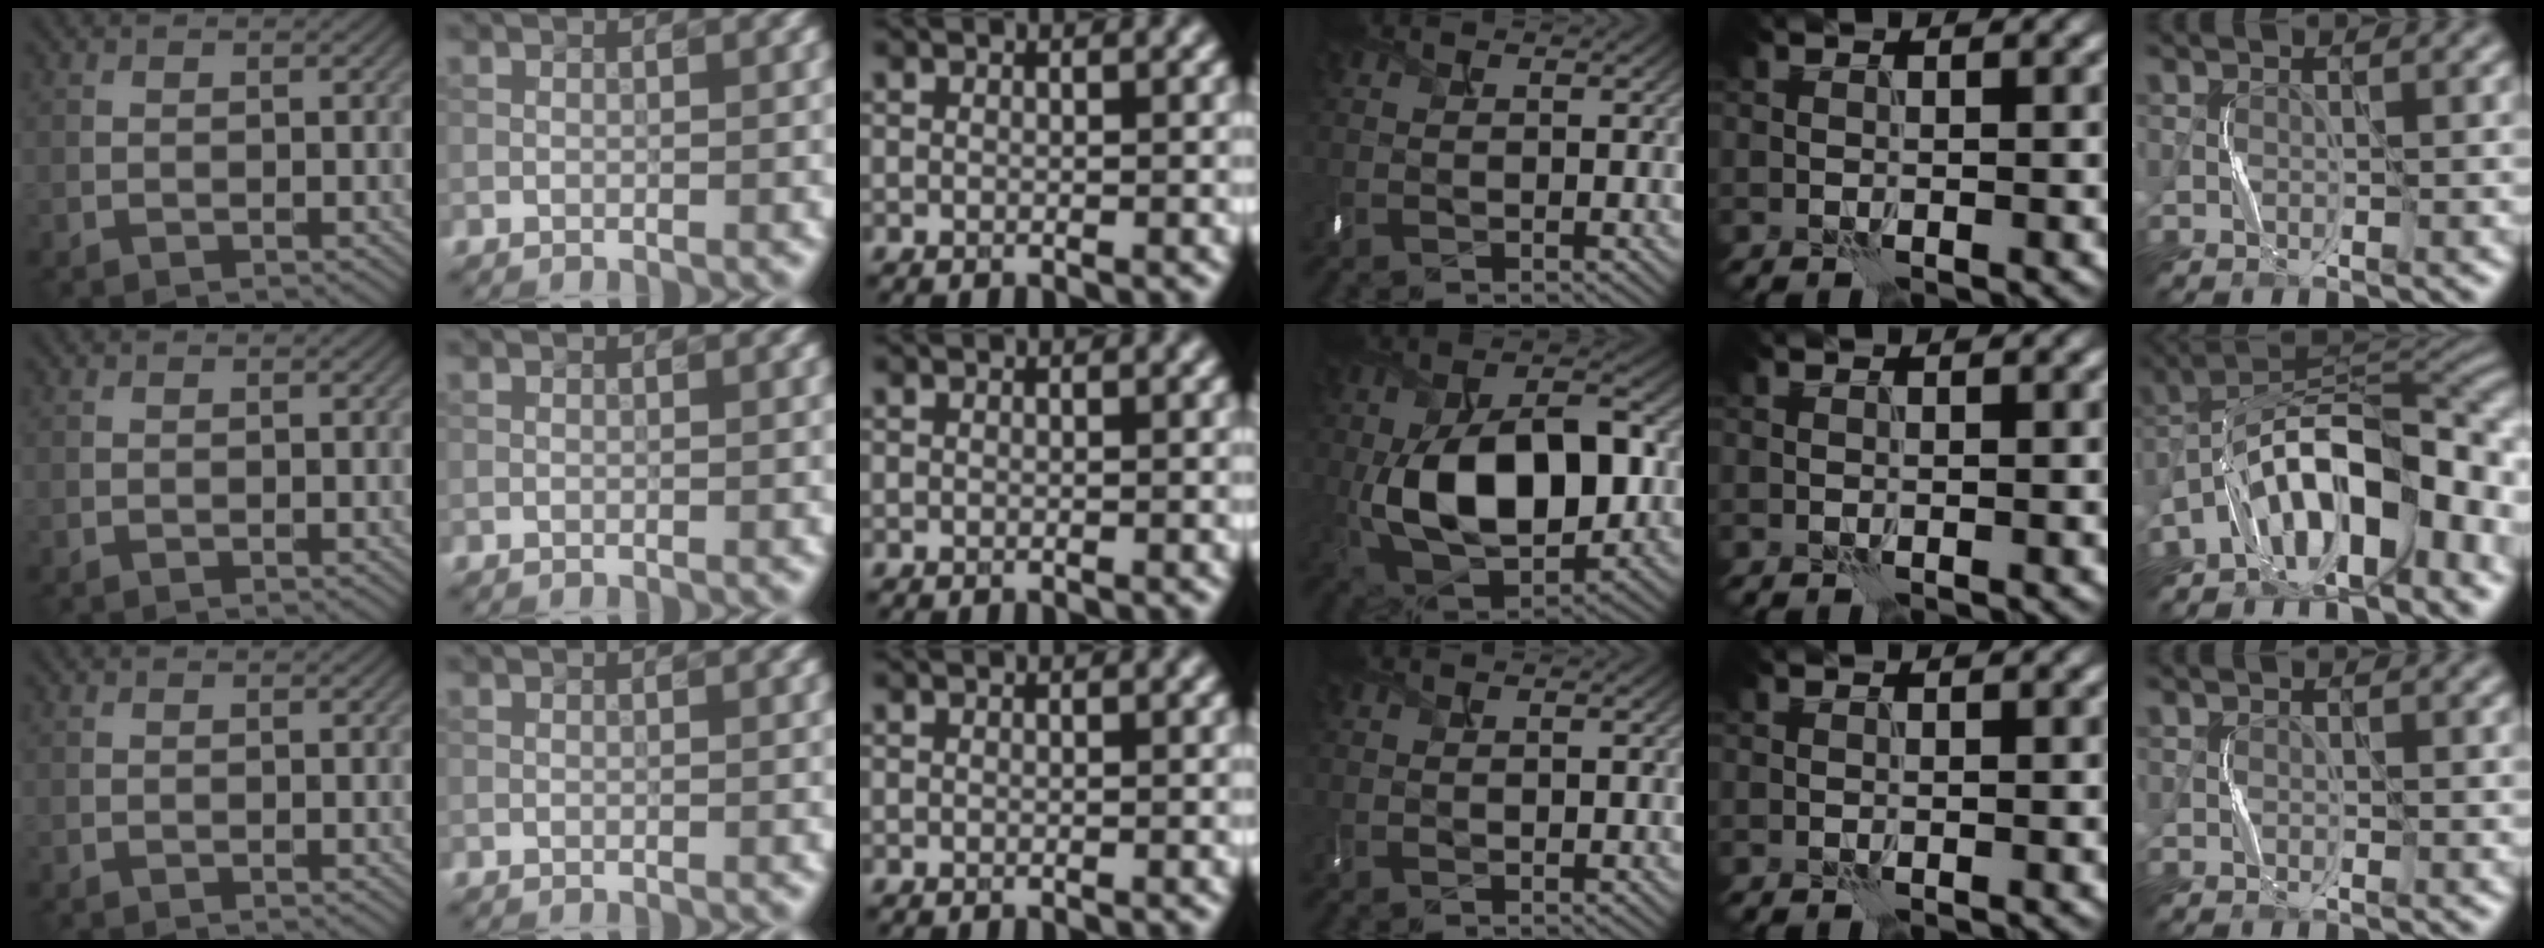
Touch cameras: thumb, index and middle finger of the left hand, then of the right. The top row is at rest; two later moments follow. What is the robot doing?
{"motion": "shake", "object": "handbell"}